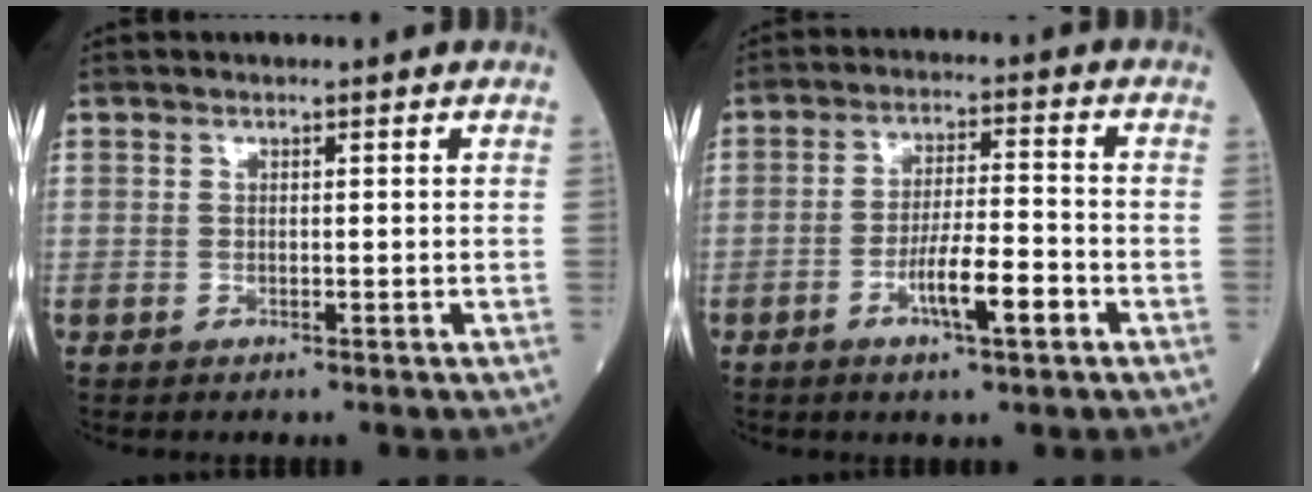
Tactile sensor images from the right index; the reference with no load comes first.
{"total": 7.2, "force": [-3.2, 0.9, 6.3], "torque": [-0.116, 0.001, -0.055]}